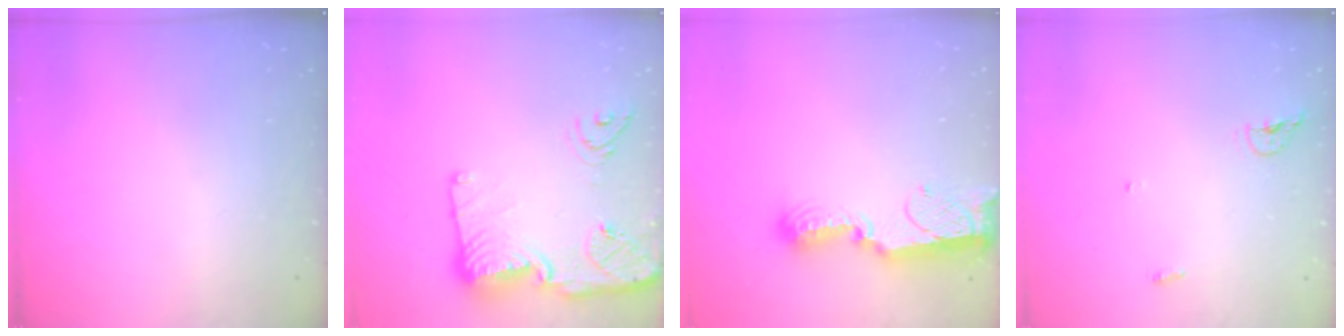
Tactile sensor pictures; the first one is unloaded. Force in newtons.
{"total": 18.5, "press": 18.4, "slide": 2.0}
{"total": 12.8, "press": 11.4, "slide": 5.9}
{"total": 4.4, "press": 4.3, "slide": 1.0}